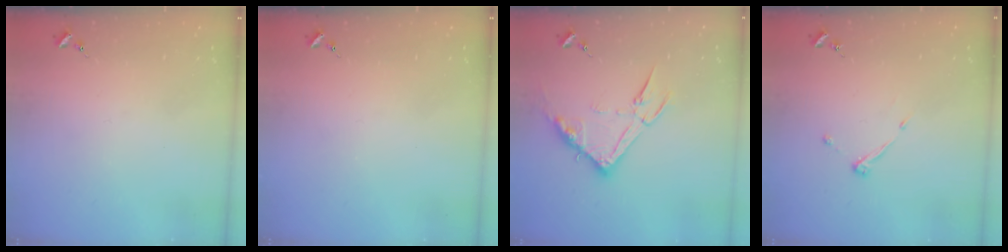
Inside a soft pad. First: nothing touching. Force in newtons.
{"total": 0.0}
{"total": 13.3, "press": 13.3, "slide": 1.0}
{"total": 4.0, "press": 4.0, "slide": 0.6}